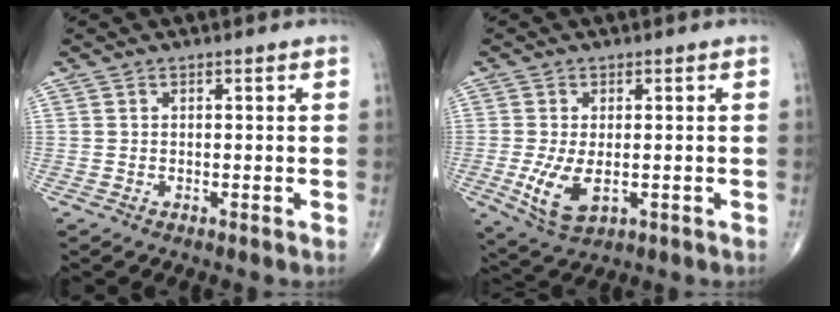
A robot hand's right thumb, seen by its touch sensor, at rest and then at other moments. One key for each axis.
{"total": 7.2, "fx": -1.5, "fy": 3.6, "fz": 6.0, "tx": -0.124, "ty": -0.018, "tz": -0.018}